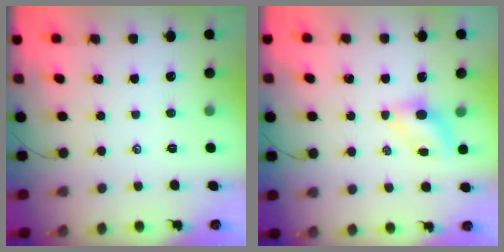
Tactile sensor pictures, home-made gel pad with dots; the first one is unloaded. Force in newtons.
{"total": 4.4, "press": 4.4, "slide": 0.7}